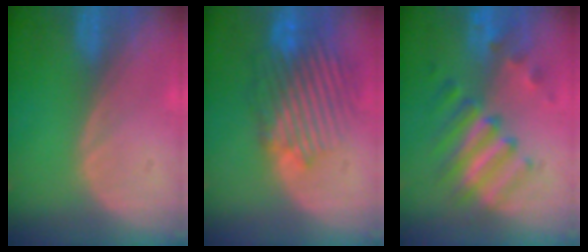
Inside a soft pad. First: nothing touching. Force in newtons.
{"total": 10.2, "press": 9.3, "slide": 4.1}
{"total": 7.7, "press": 7.7, "slide": 1.0}